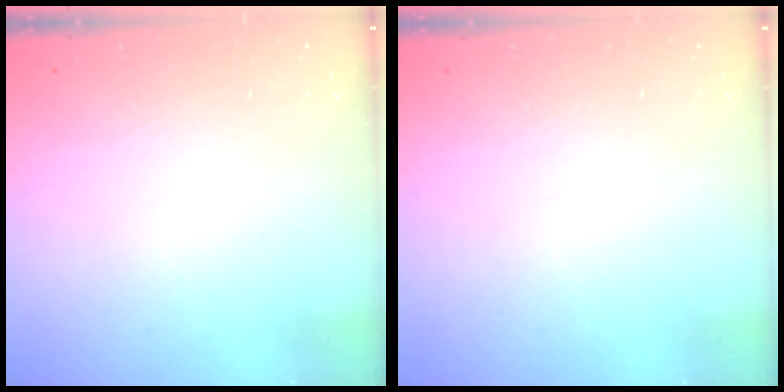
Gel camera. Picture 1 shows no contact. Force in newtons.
{"total": 0.0}